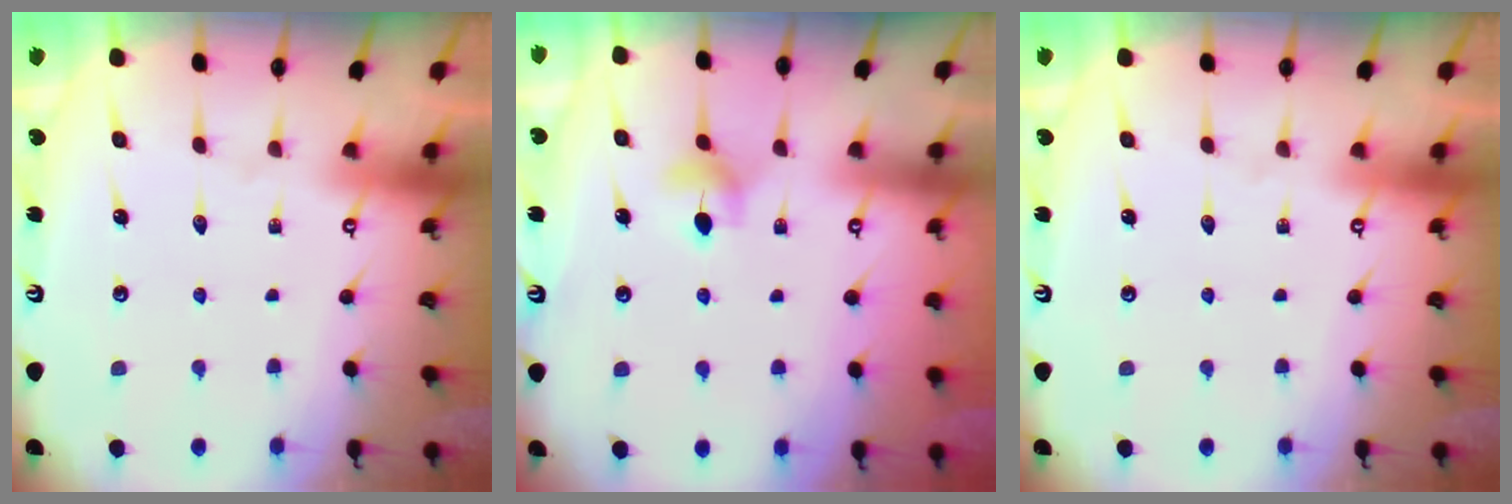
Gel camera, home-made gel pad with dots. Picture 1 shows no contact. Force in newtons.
{"total": 5.3, "press": 5.2, "slide": 0.8}
{"total": 0.0}